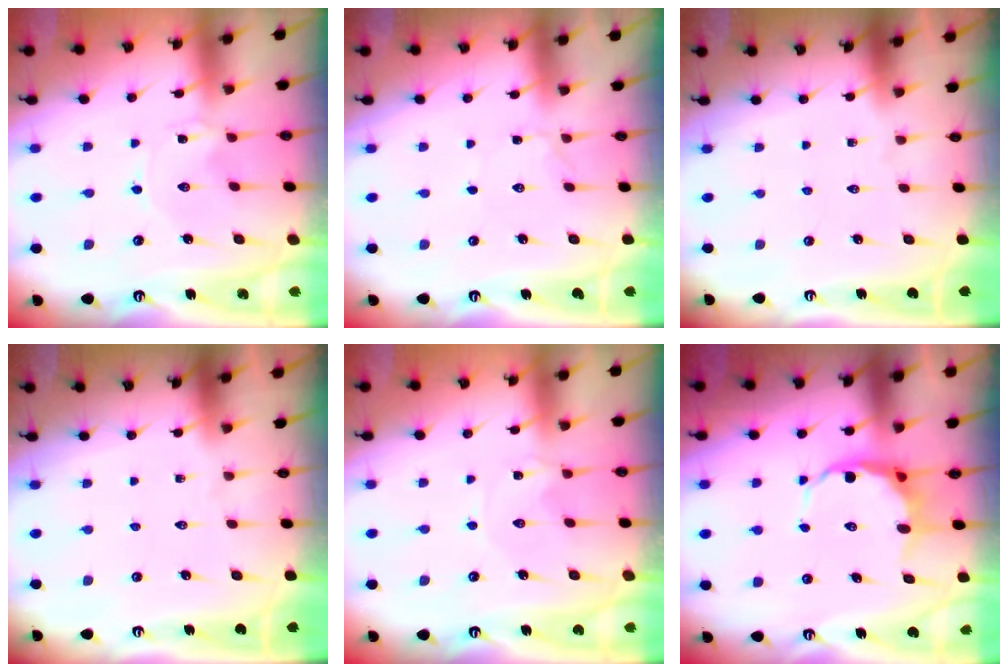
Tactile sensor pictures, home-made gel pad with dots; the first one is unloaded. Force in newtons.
{"total": 1.5, "press": 1.4, "slide": 0.1}
{"total": 0.0}
{"total": 0.0}
{"total": 0.0}
{"total": 9.1, "press": 8.8, "slide": 2.3}